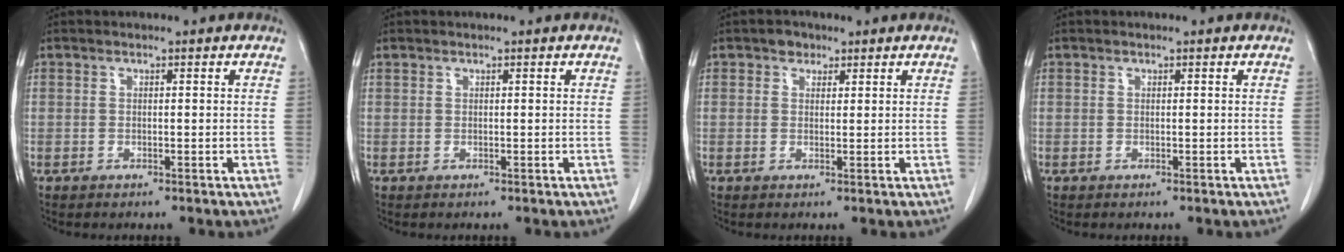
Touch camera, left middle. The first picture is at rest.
{"total": 0.0}
{"total": 1.9, "force": [1.1, 1.4, 0.5], "torque": [-0.007, 0.002, 0.015]}
{"total": 0.0}